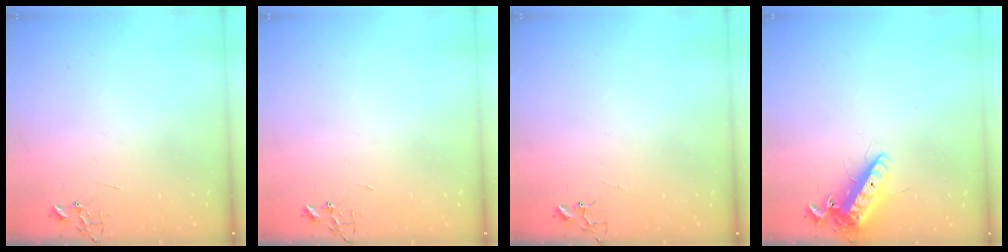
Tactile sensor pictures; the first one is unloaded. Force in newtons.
{"total": 0.0}
{"total": 4.0, "press": 4.0, "slide": 0.3}
{"total": 13.4, "press": 13.1, "slide": 2.5}